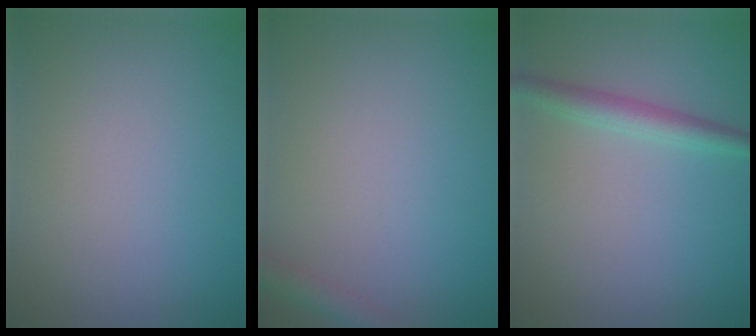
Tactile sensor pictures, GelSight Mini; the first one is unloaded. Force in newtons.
{"total": 2.0, "press": 2.0, "slide": 0.1}
{"total": 2.5, "press": 2.5, "slide": 0.0}